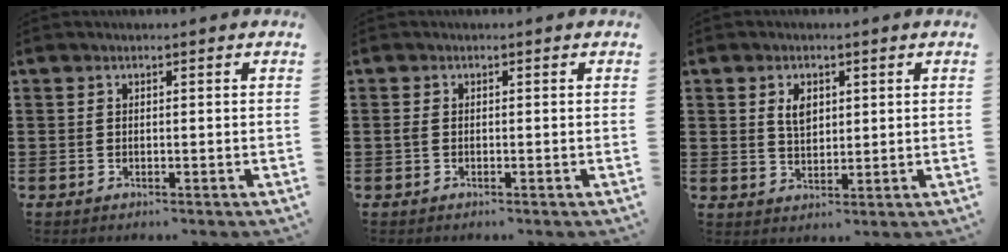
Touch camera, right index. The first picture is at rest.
{"total": 0.8, "force": [-0.2, 0.4, 0.6], "torque": [-0.022, -0.003, -0.007]}
{"total": 3.4, "force": [1.3, 2.1, 2.4], "torque": [-0.047, 0.005, 0.021]}